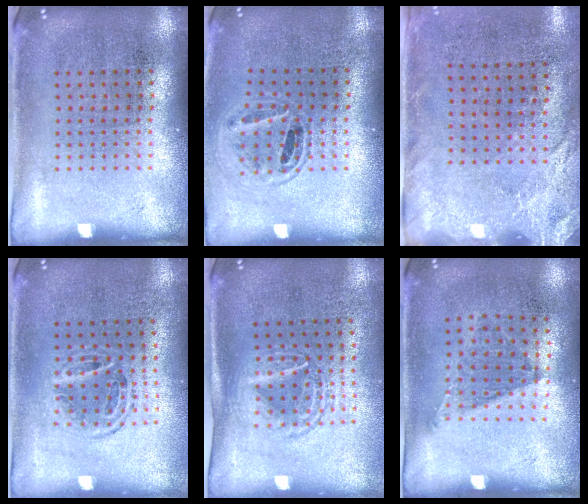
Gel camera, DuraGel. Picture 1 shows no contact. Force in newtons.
{"total": 0.9, "press": 0.9, "slide": 0.1}
{"total": 2.6, "press": 2.1, "slide": 1.5}
{"total": 1.0, "press": 1.0, "slide": 0.4}
{"total": 1.6, "press": 1.3, "slide": 0.9}
{"total": 1.1, "press": 0.8, "slide": 0.8}